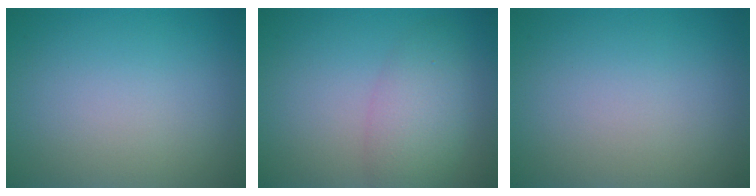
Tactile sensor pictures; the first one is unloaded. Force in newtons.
{"total": 4.0, "press": 4.0, "slide": 0.2}
{"total": 0.0}